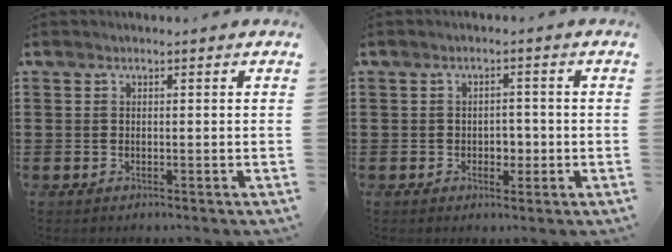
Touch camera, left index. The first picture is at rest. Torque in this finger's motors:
{"motor_torque": [0.10, 0.04, 0.04, 0.02]}